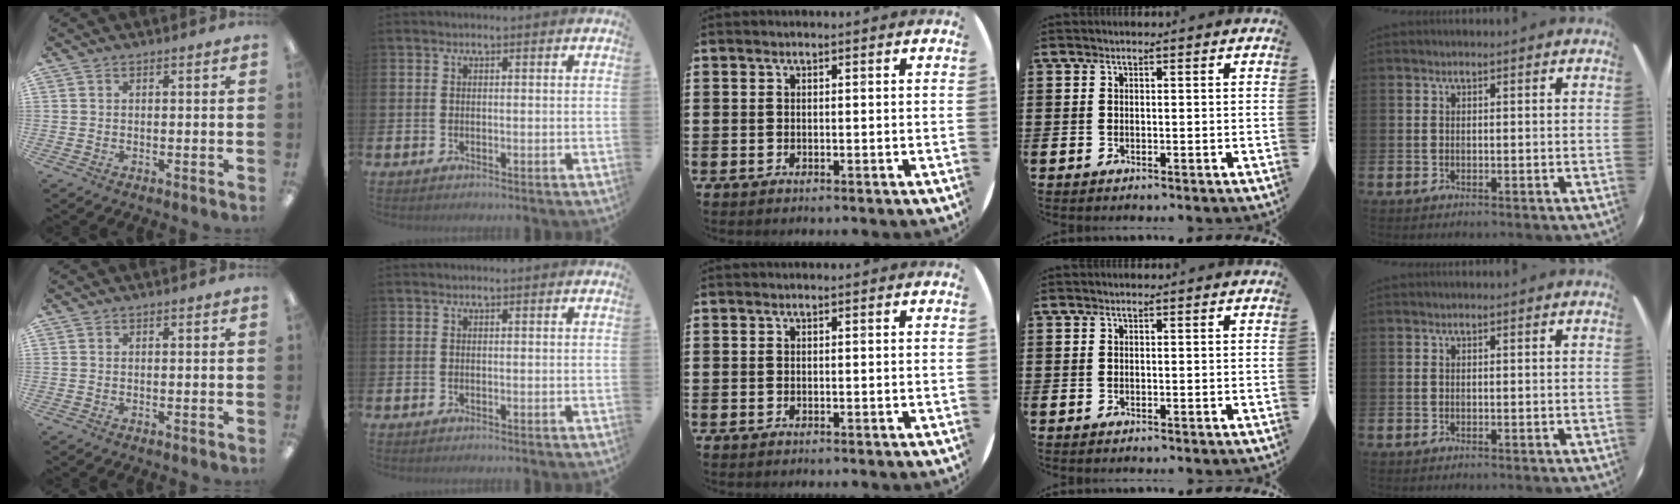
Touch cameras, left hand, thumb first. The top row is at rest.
{}